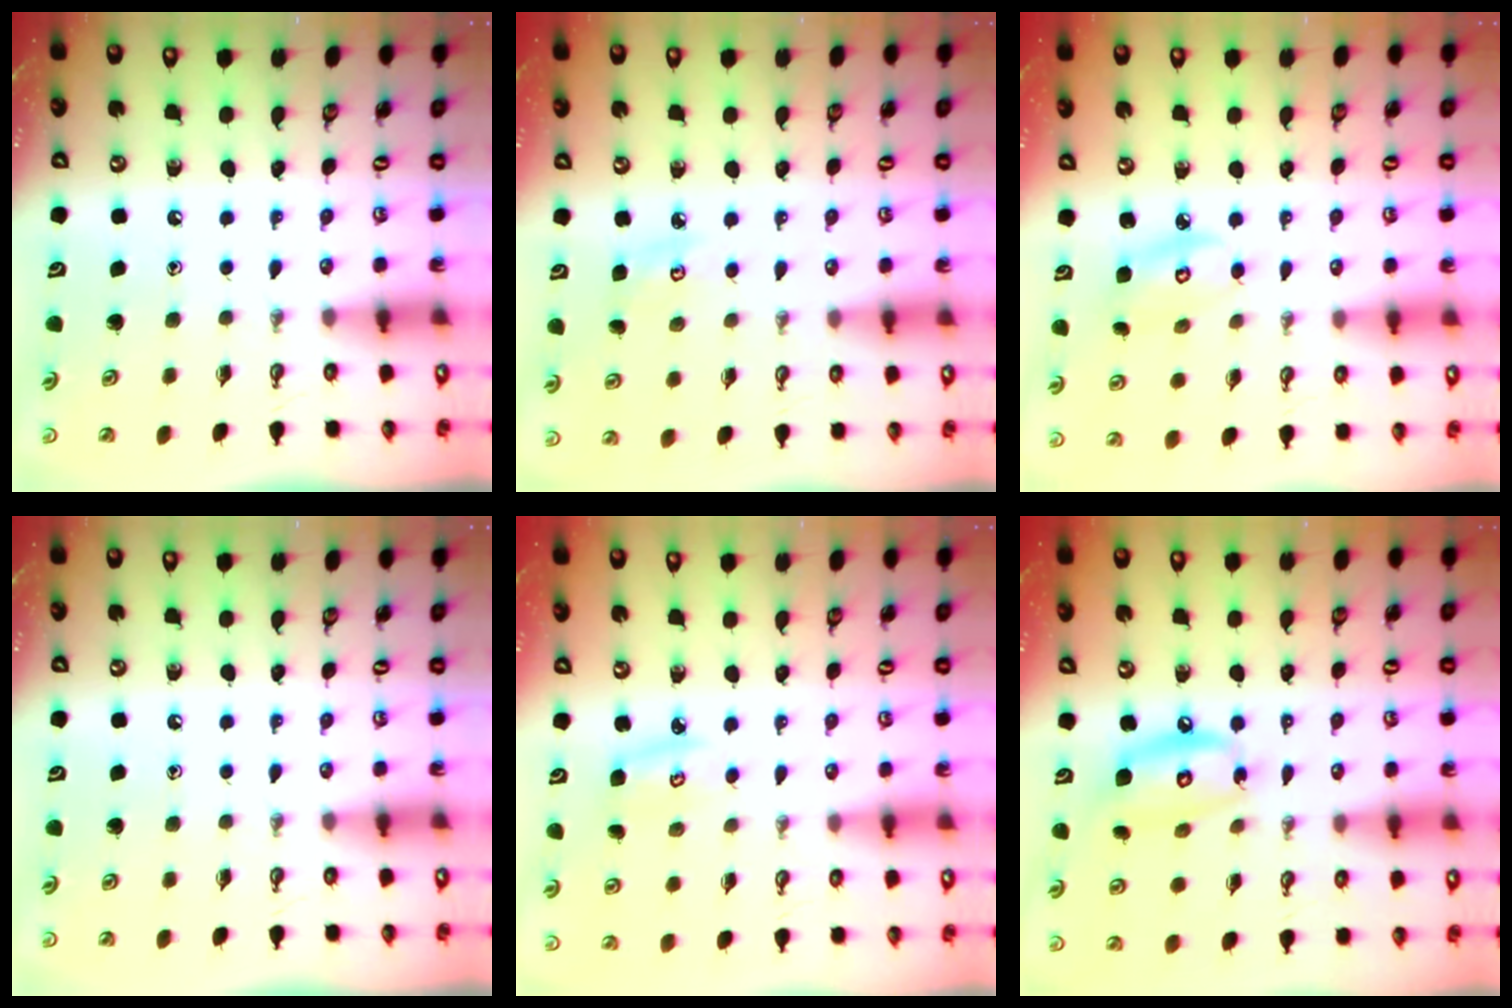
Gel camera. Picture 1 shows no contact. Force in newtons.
{"total": 3.9, "press": 3.9, "slide": 0.3}
{"total": 5.1, "press": 5.1, "slide": 0.2}
{"total": 0.0}
{"total": 4.0, "press": 4.0, "slide": 0.4}
{"total": 12.0, "press": 12.0, "slide": 1.2}